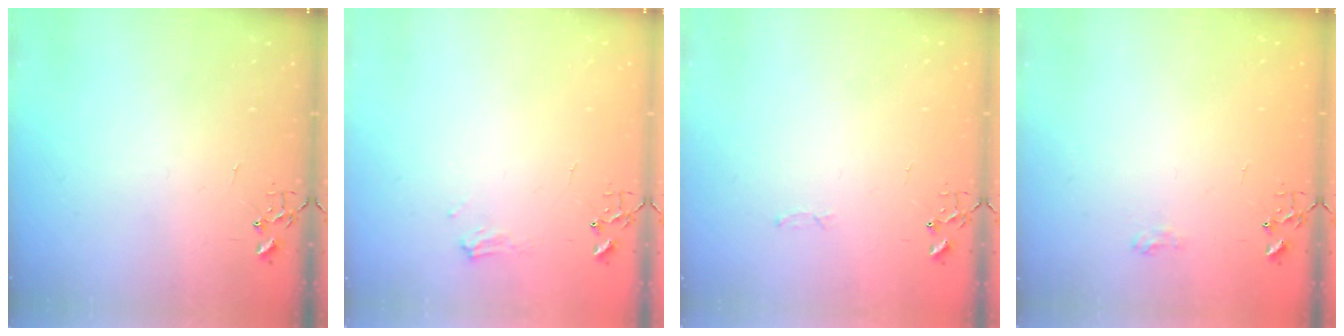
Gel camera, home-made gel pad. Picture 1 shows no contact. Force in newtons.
{"total": 6.7, "press": 6.7, "slide": 0.7}
{"total": 2.8, "press": 2.8, "slide": 0.4}
{"total": 6.5, "press": 6.5, "slide": 0.6}